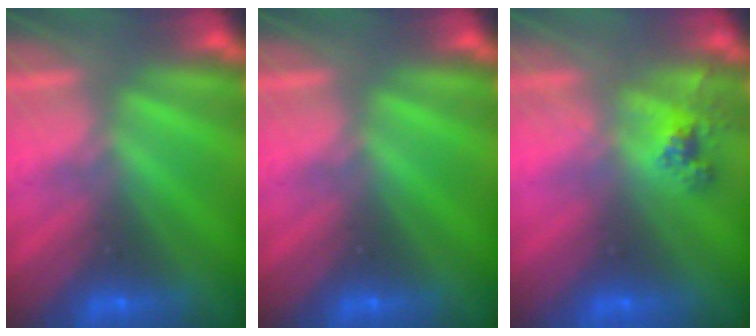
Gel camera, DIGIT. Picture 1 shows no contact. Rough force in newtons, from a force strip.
{"total": 0.0}
{"total": 2.6}